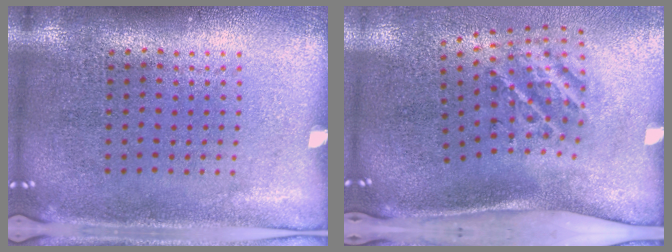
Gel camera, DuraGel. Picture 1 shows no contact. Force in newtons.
{"total": 2.3, "press": 1.3, "slide": 1.9}